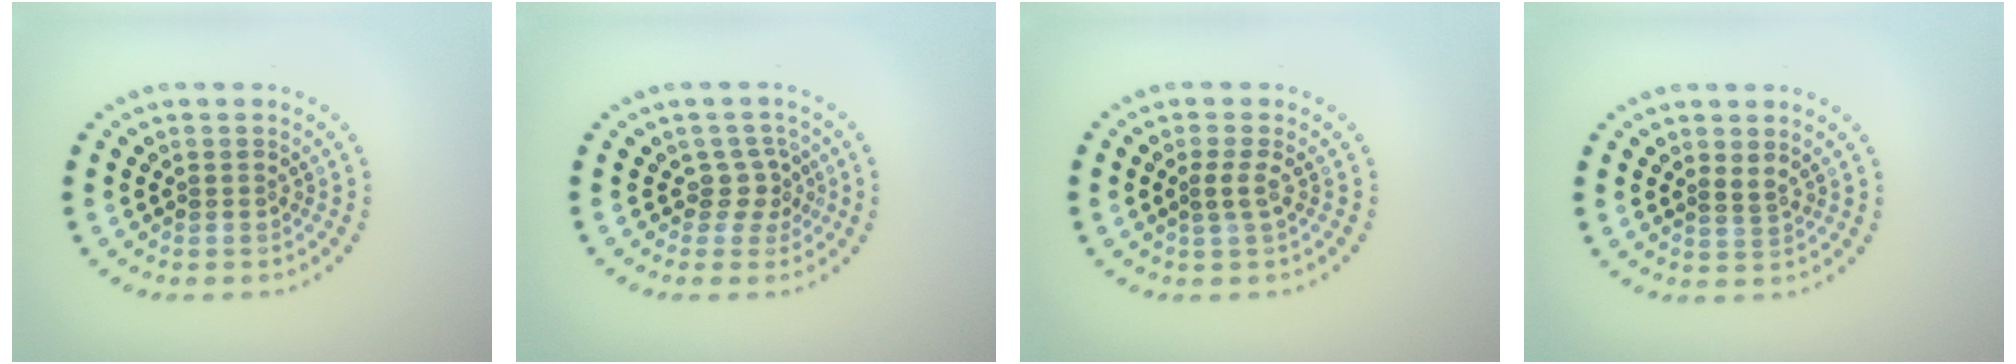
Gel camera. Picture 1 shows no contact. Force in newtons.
{"total": 2.0, "press": 1.5, "slide": 1.4}
{"total": 1.4, "press": 1.0, "slide": 1.0}
{"total": 0.9, "press": 0.7, "slide": 0.6}